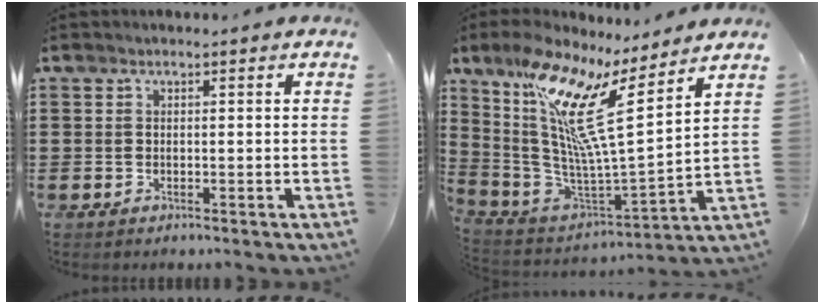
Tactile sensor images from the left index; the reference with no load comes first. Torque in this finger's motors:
{"motor_torque": [1.81, -0.33, 1.05, 0.21]}